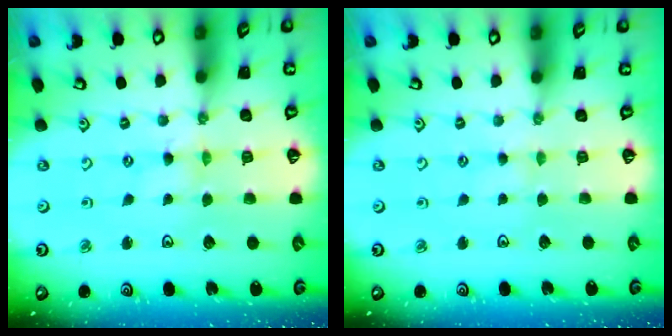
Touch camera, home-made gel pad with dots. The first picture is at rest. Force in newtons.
{"total": 1.7, "press": 1.7, "slide": 0.3}